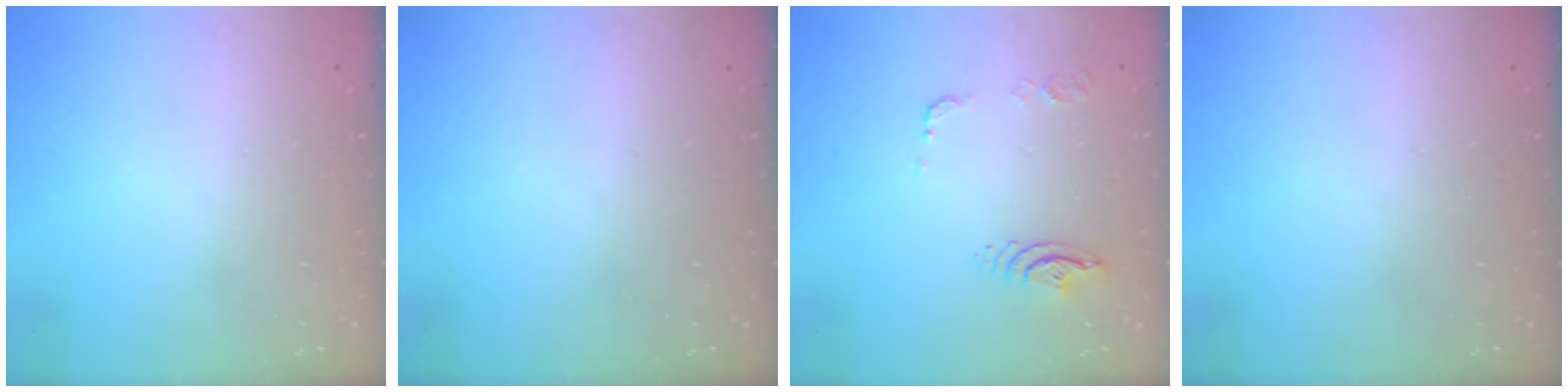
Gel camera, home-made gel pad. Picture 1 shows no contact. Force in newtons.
{"total": 0.0}
{"total": 9.4, "press": 9.4, "slide": 1.1}
{"total": 0.0}